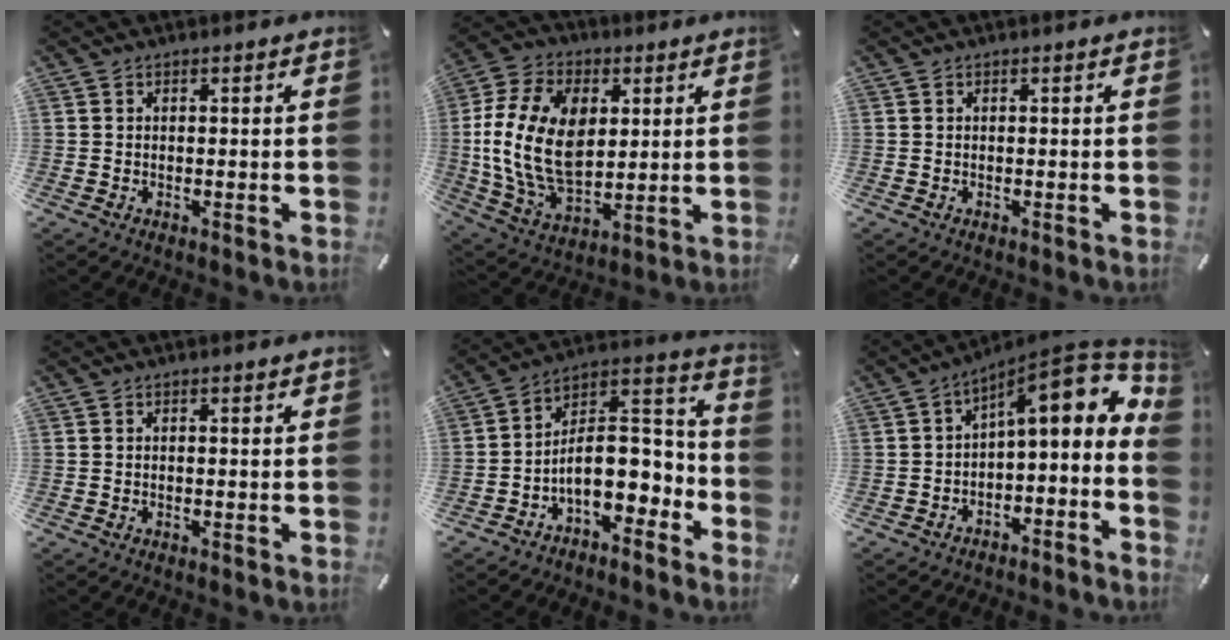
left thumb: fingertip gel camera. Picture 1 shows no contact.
{"total": 18.8, "force": [2.0, 13.1, 13.4], "torque": [-0.291, 0.002, 0.036]}
{"total": 0.0}
{"total": 0.5, "force": [0.3, -0.1, 0.5], "torque": [-0.009, 0.000, 0.005]}
{"total": 12.0, "force": [-2.8, 7.4, 9.0], "torque": [-0.136, -0.010, -0.048]}
{"total": 9.8, "force": [3.7, 3.4, 8.4], "torque": [-0.107, -0.046, 0.057]}